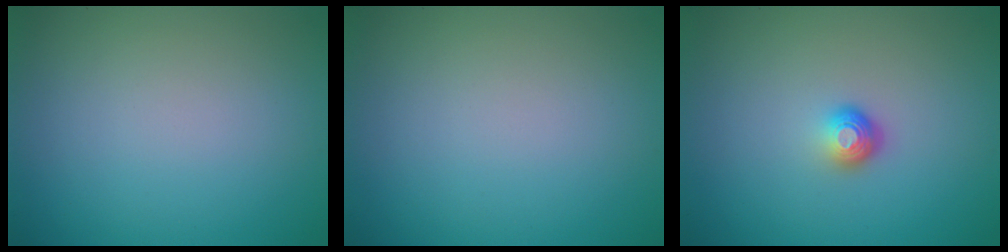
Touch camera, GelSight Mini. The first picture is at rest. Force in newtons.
{"total": 0.0}
{"total": 1.8, "press": 1.1, "slide": 1.5}